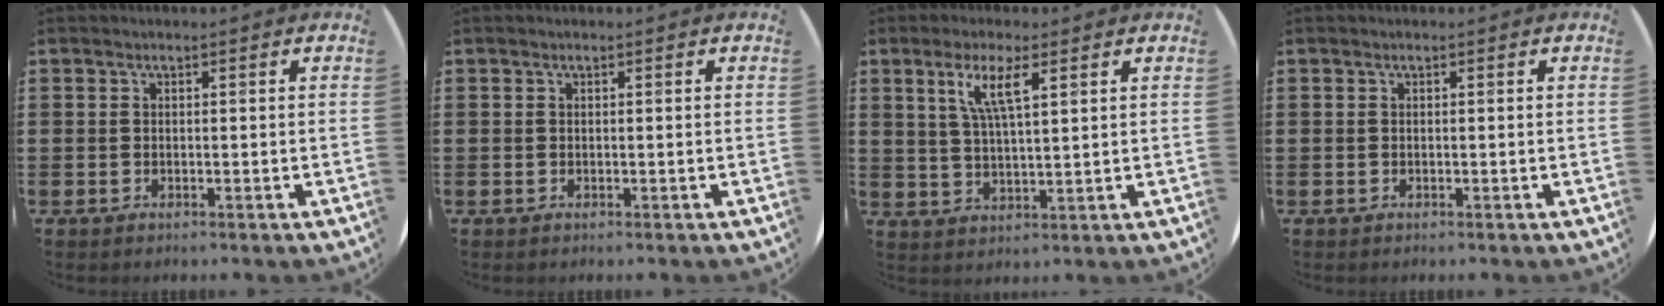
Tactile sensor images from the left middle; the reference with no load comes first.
{"total": 0.0}
{"total": 5.7, "force": [3.2, 1.1, 4.5], "torque": [-0.090, 0.005, 0.051]}
{"total": 0.0}